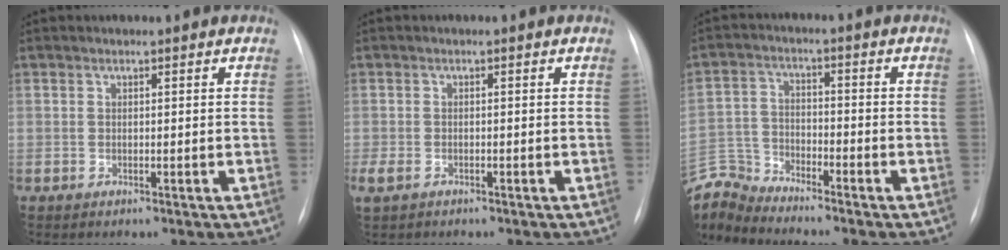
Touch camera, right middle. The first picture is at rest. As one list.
[{"total": 3.2, "force": [-1.9, 1.9, 1.7], "torque": [-0.043, -0.007, -0.029]}, {"total": 8.3, "force": [-8.3, 0.2, 0.0], "torque": [-0.012, 0.011, -0.167]}]